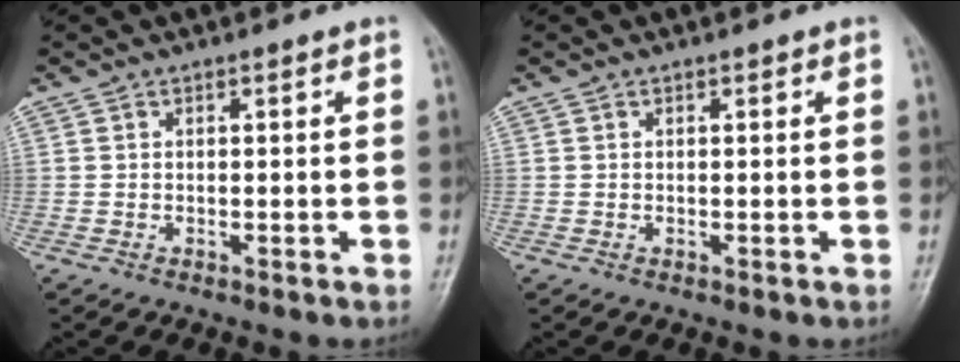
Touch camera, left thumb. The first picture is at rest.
{"total": 0.0}